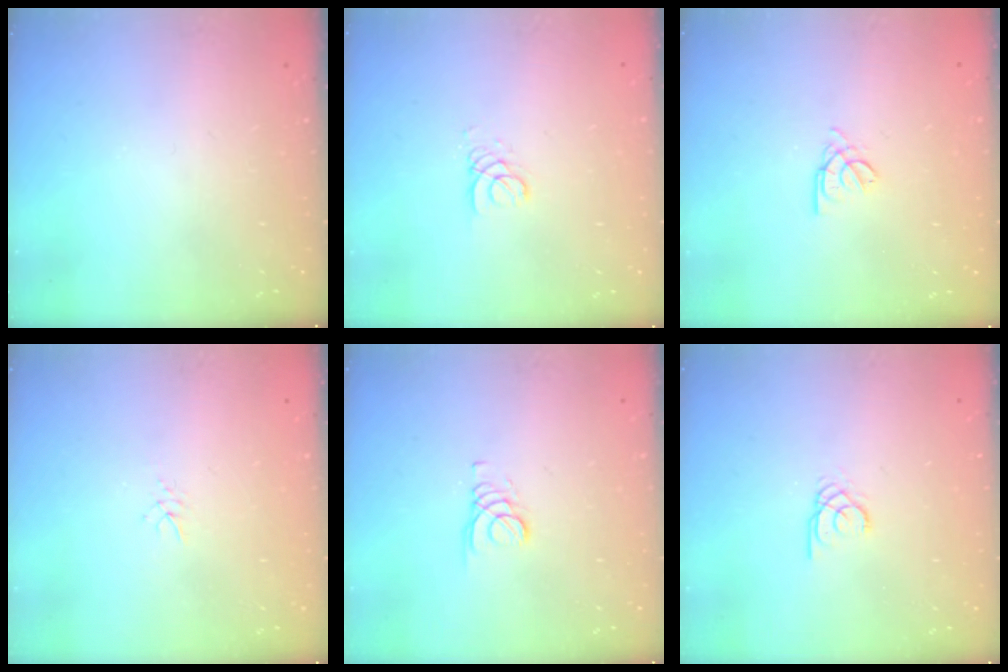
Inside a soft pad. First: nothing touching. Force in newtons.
{"total": 2.6, "press": 2.6, "slide": 0.2}
{"total": 2.5, "press": 2.5, "slide": 0.5}
{"total": 3.1, "press": 3.0, "slide": 0.5}
{"total": 1.6, "press": 1.6, "slide": 0.2}
{"total": 1.9, "press": 1.9, "slide": 0.1}